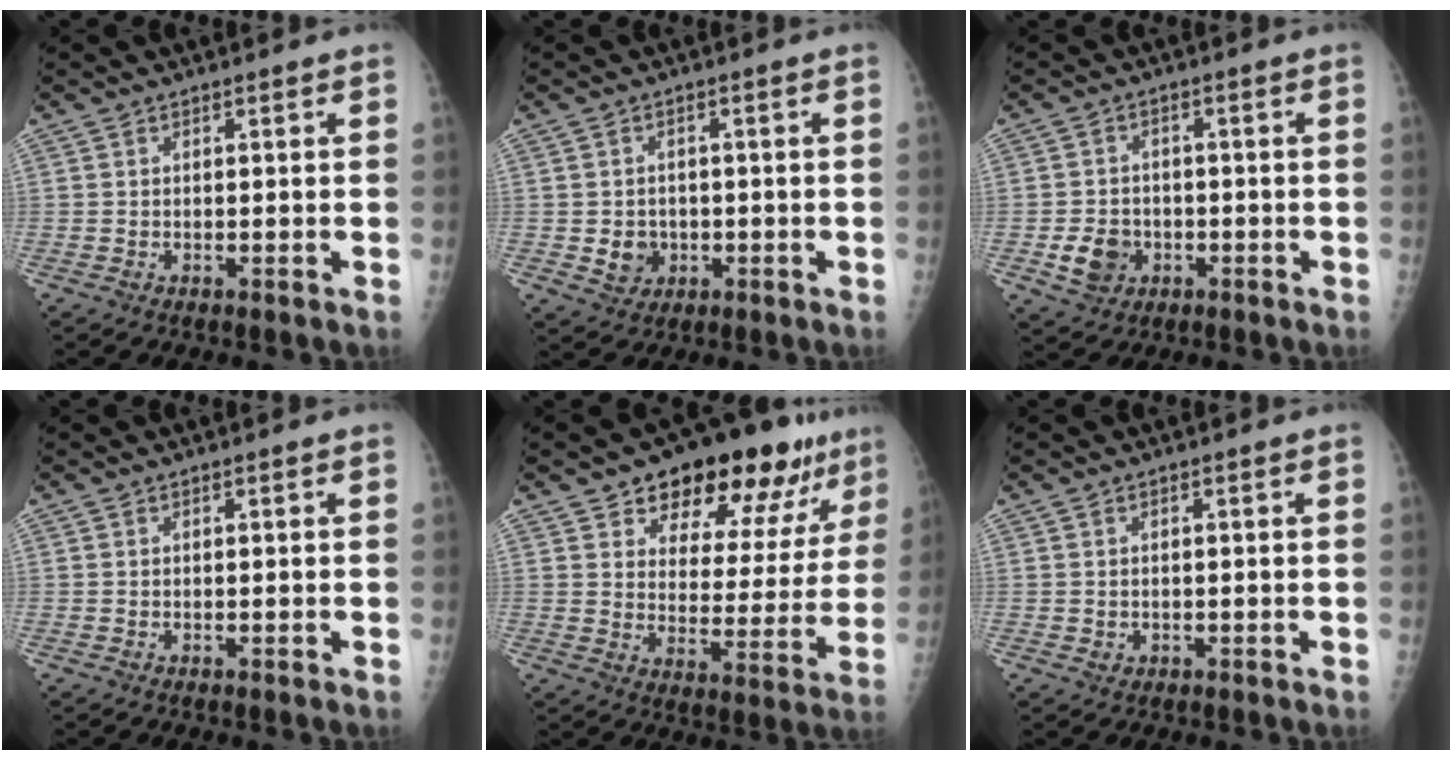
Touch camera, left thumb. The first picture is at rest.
{"total": 4.5, "force": [-0.8, 4.0, 1.9], "torque": [-0.012, 0.004, -0.004]}
{"total": 6.5, "force": [-2.0, 5.5, 2.8], "torque": [-0.030, 0.010, -0.029]}
{"total": 0.0}
{"total": 19.3, "force": [12.9, 9.5, 10.7], "torque": [-0.096, -0.052, 0.176]}
{"total": 1.2, "force": [-0.1, 1.2, 0.4], "torque": [-0.005, 0.001, 0.002]}